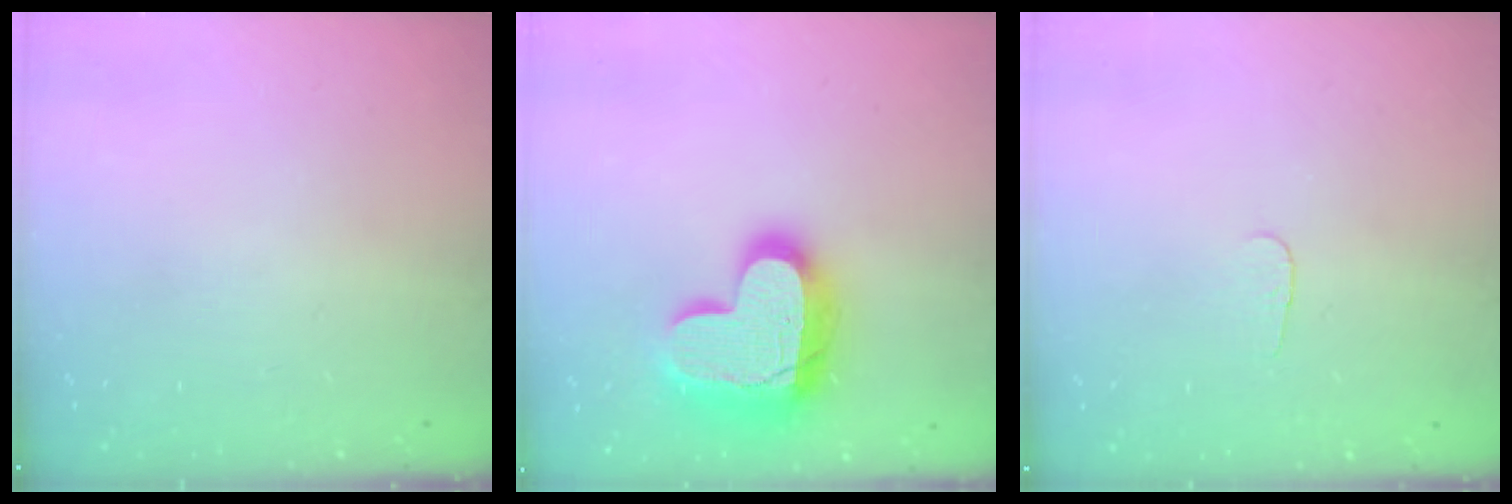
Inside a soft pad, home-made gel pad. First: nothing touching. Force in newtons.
{"total": 19.3, "press": 19.2, "slide": 1.6}
{"total": 2.8, "press": 2.8, "slide": 0.3}